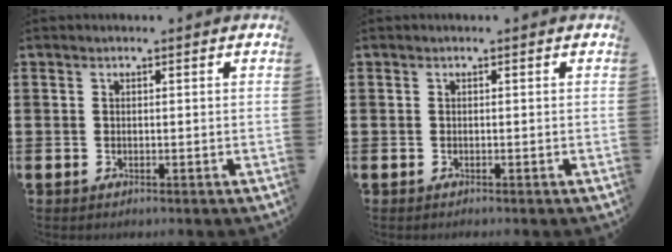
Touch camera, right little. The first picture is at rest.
{"total": 0.0}